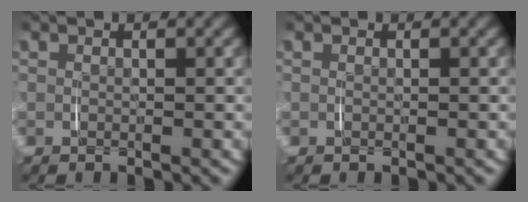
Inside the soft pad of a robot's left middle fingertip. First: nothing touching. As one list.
[{"total": 0.0}]